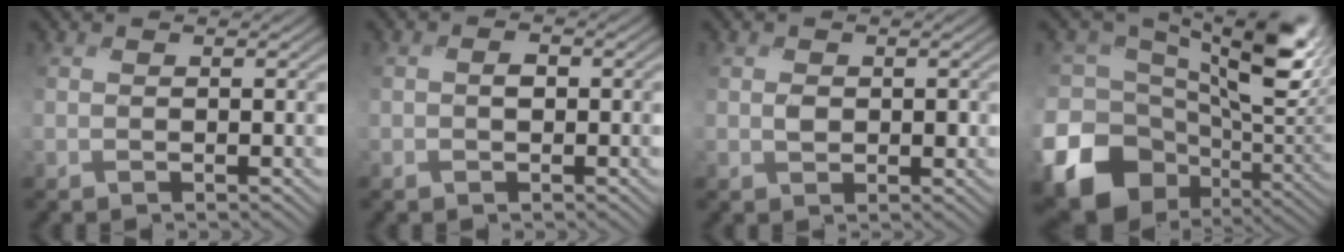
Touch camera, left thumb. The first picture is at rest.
{"total": 1.9, "force": [-0.5, 1.3, 1.3], "torque": [-0.028, 0.001, -0.013]}
{"total": 1.3, "force": [-0.1, 0.9, 0.8], "torque": [-0.019, -0.001, -0.005]}
{"total": 16.0, "force": [-1.0, 10.5, 12.1], "torque": [-0.213, -0.027, 0.003]}